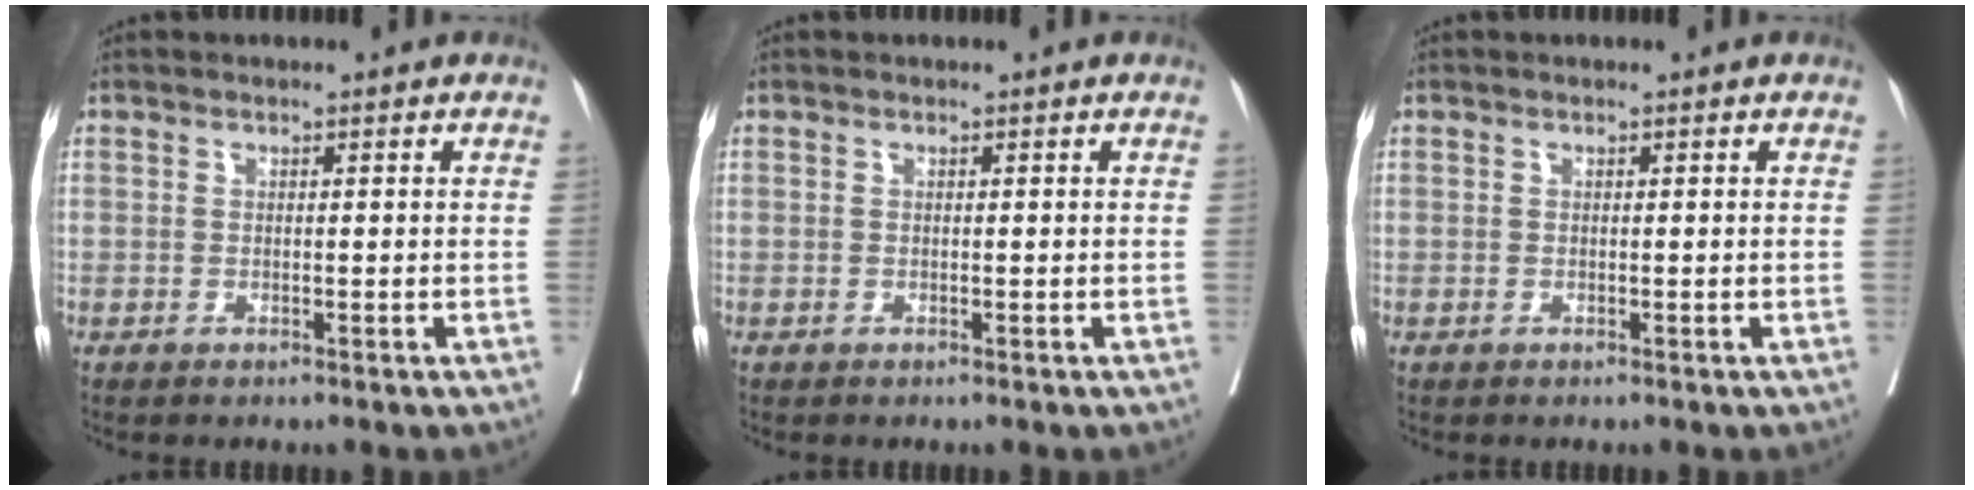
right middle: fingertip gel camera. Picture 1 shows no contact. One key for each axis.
{"total": 0.0}
{"total": 0.0}